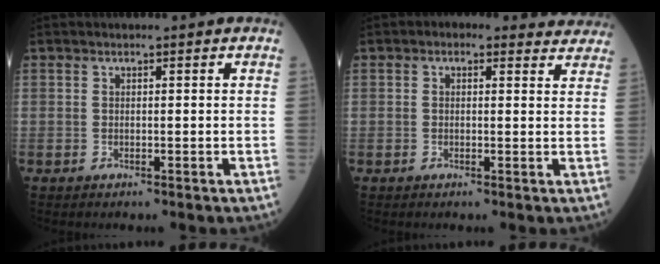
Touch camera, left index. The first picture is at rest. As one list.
[{"total": 5.1, "force": [3.9, 2.8, 1.6], "torque": [-0.003, 0.016, 0.027]}]